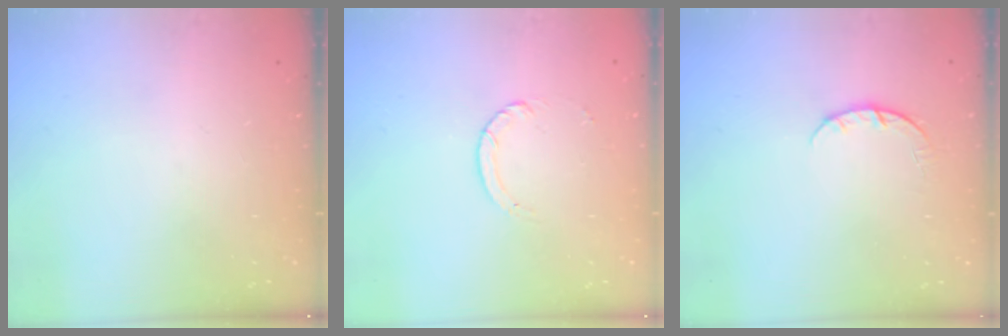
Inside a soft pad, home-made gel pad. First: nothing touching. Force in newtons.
{"total": 2.5, "press": 2.4, "slide": 0.2}
{"total": 3.2, "press": 3.2, "slide": 0.5}